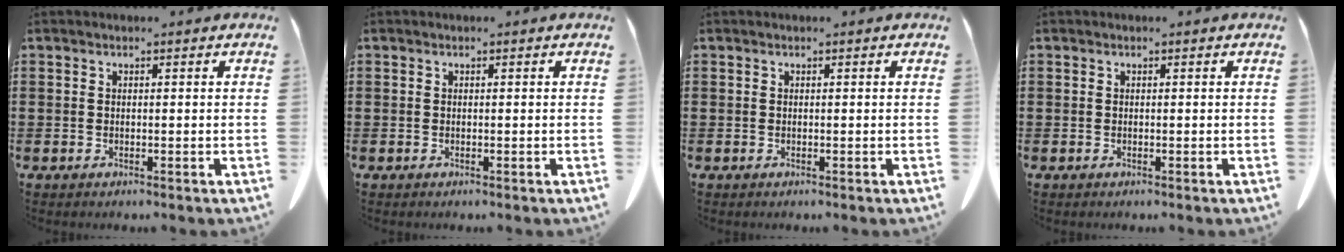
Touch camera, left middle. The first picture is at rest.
{"total": 0.0}
{"total": 0.0}
{"total": 0.0}